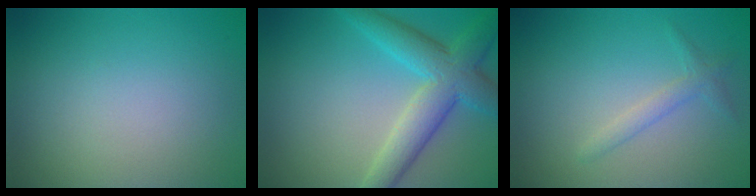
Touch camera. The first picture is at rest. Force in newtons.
{"total": 6.2, "press": 6.2, "slide": 0.2}
{"total": 1.4, "press": 1.4, "slide": 0.1}